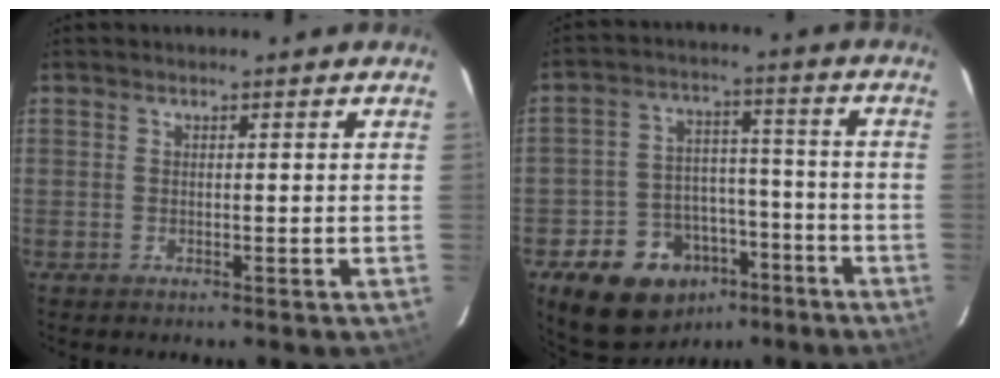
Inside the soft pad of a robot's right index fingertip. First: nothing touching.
{"total": 15.1, "force": [-8.7, 11.0, 5.5], "torque": [-0.126, 0.036, -0.113]}